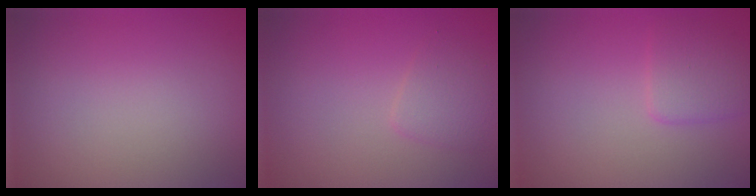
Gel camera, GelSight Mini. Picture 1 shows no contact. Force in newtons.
{"total": 1.6, "press": 1.6, "slide": 0.1}
{"total": 2.0, "press": 2.0, "slide": 0.1}